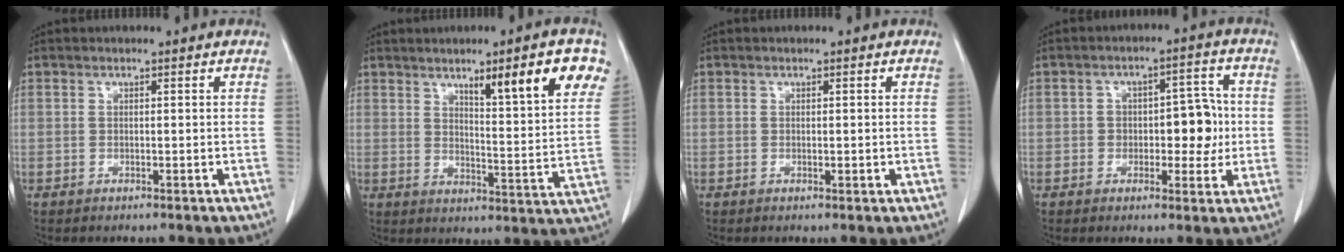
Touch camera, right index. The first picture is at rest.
{"total": 13.0, "force": [7.1, 1.0, 10.8], "torque": [-0.144, -0.003, 0.098]}
{"total": 1.0, "force": [-0.1, 0.4, 0.9], "torque": [-0.012, -0.002, 0.001]}
{"total": 7.3, "force": [-0.4, 3.7, 6.3], "torque": [-0.074, 0.025, 0.000]}